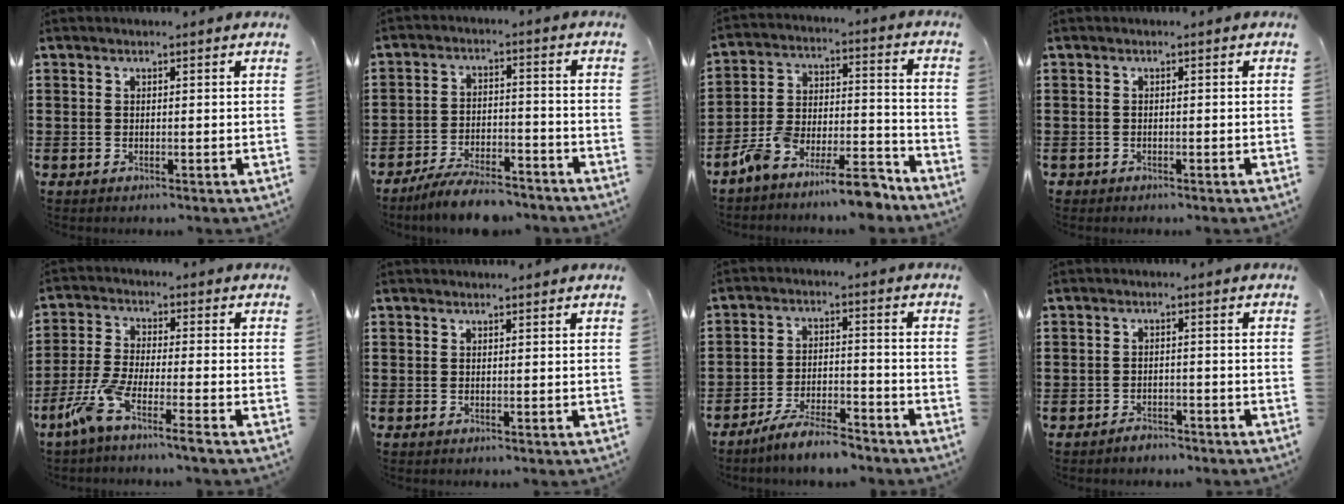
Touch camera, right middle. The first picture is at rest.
{"total": 6.9, "force": [-6.3, 1.1, 2.5], "torque": [-0.047, 0.008, -0.120]}
{"total": 10.4, "force": [-9.4, 1.5, 4.1], "torque": [-0.067, 0.028, -0.183]}
{"total": 0.7, "force": [-0.6, 0.4, 0.0], "torque": [-0.002, 0.002, -0.014]}
{"total": 6.4, "force": [-4.9, -0.1, 4.1], "torque": [-0.108, -0.018, -0.101]}
{"total": 0.0}
{"total": 6.2, "force": [-5.6, 0.6, 2.5], "torque": [-0.054, -0.001, -0.109]}
{"total": 1.8, "force": [-1.7, 0.5, 0.2], "torque": [-0.009, 0.002, -0.037]}